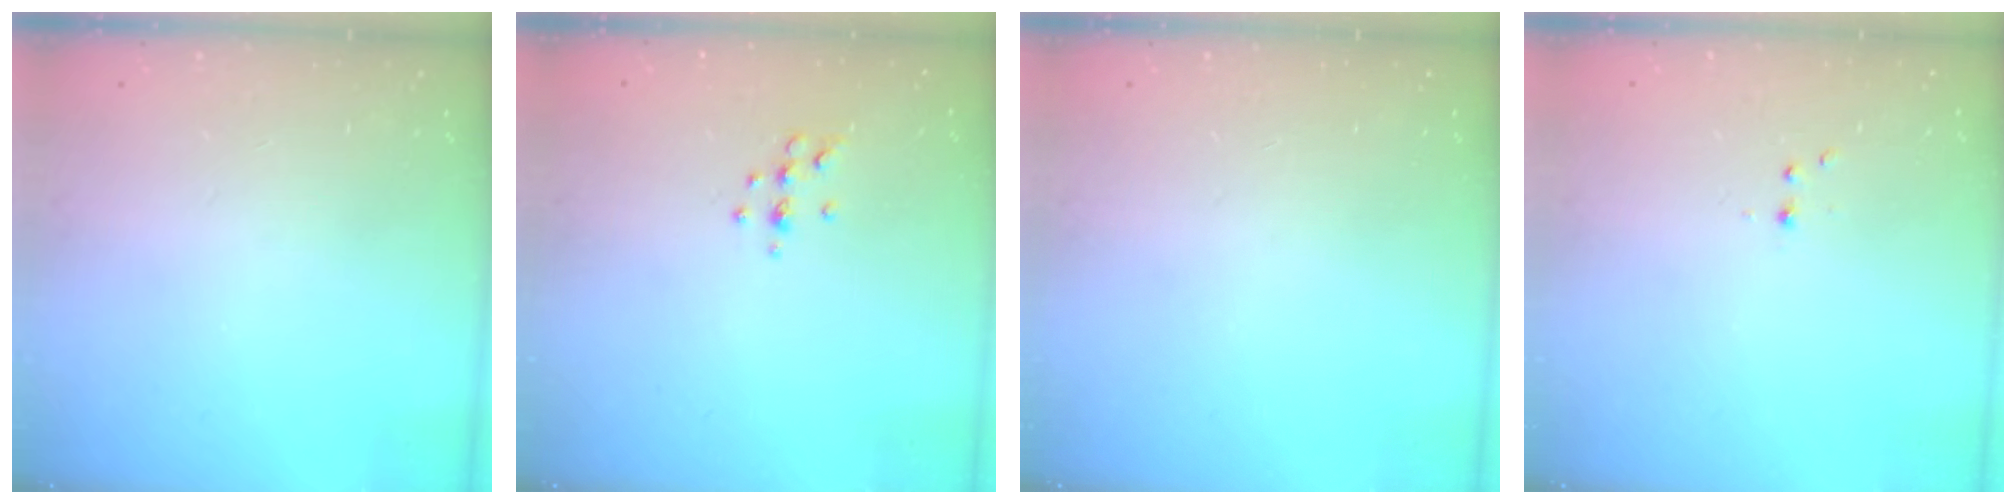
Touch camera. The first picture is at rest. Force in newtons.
{"total": 4.8, "press": 4.4, "slide": 1.8}
{"total": 0.0}
{"total": 2.2, "press": 1.9, "slide": 1.2}